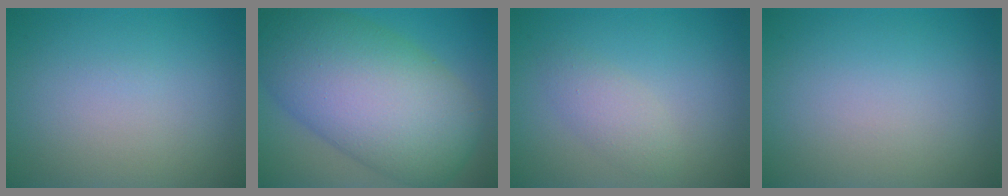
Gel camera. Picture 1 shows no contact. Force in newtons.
{"total": 14.0, "press": 14.0, "slide": 0.3}
{"total": 2.0, "press": 2.0, "slide": 0.1}
{"total": 0.0}